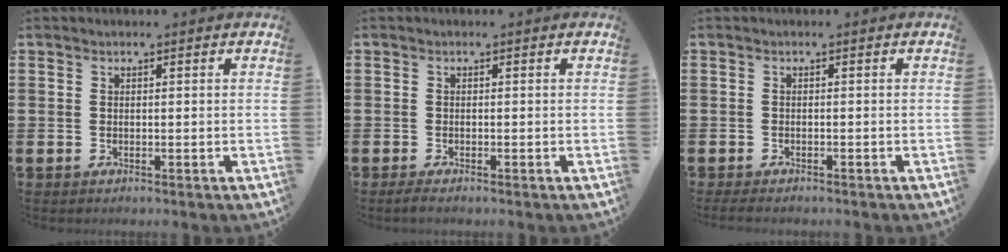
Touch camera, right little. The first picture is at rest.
{"total": 0.7, "force": [-0.4, 0.1, 0.6], "torque": [-0.010, -0.002, -0.008]}
{"total": 0.8, "force": [-0.7, 0.2, 0.4], "torque": [-0.008, -0.002, -0.014]}